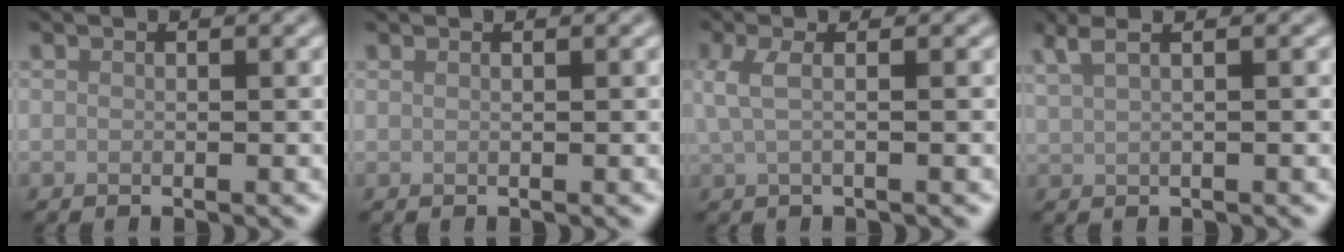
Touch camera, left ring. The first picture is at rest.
{"total": 0.7, "force": [0.5, 0.3, 0.4], "torque": [-0.002, -0.002, 0.003]}
{"total": 2.2, "force": [0.3, 0.6, 2.0], "torque": [-0.043, 0.005, 0.004]}
{"total": 3.2, "force": [2.0, 1.2, 2.2], "torque": [-0.033, 0.014, 0.018]}